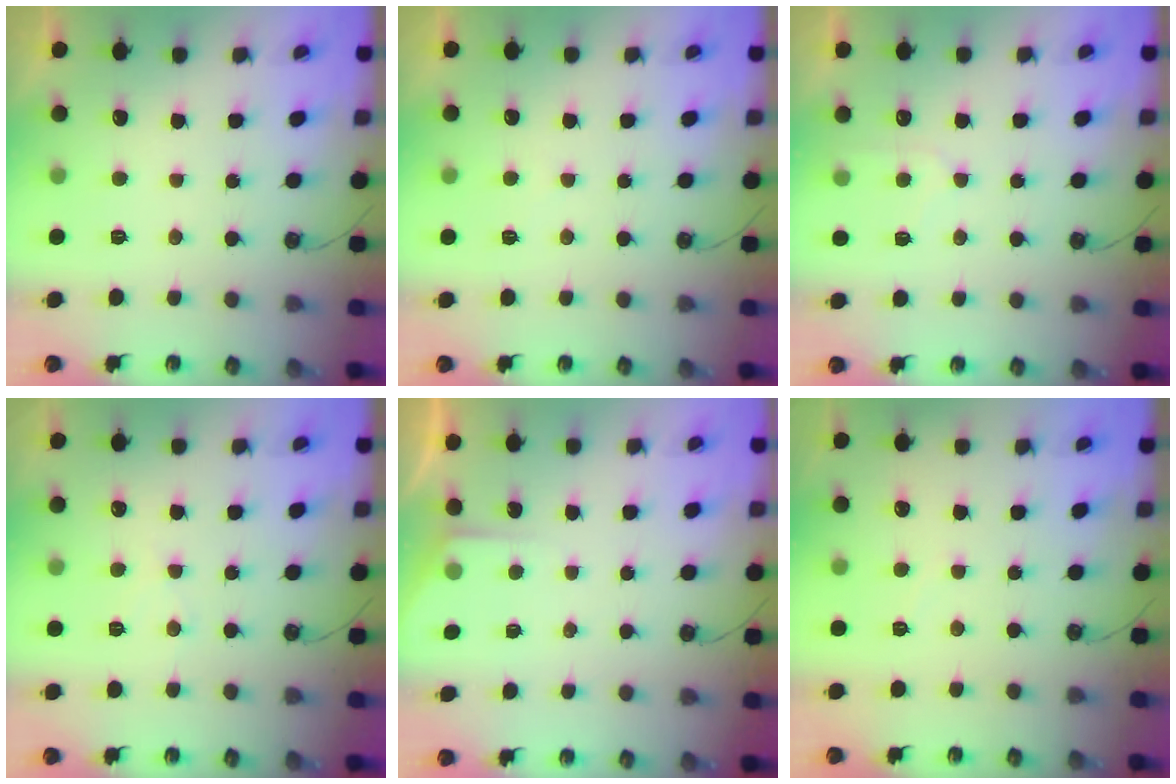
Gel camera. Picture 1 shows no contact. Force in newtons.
{"total": 3.4, "press": 3.4, "slide": 0.5}
{"total": 6.2, "press": 6.1, "slide": 0.6}
{"total": 3.5, "press": 3.5, "slide": 0.6}
{"total": 3.5, "press": 3.5, "slide": 0.5}
{"total": 2.8, "press": 2.8, "slide": 0.4}